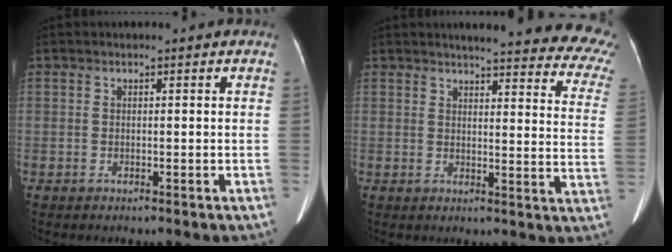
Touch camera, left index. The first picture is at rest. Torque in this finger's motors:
{"motor_torque": [0.81, -1.33, 0.07, 0.03]}